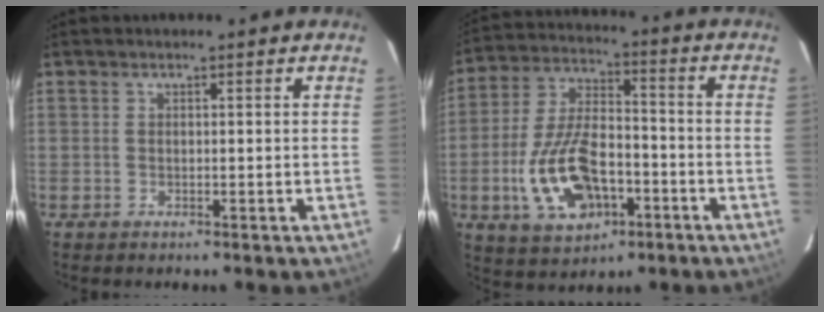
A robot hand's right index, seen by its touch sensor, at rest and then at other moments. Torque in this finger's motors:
{"motor_torque": [1.32, -0.82, 0.72, 0.21]}